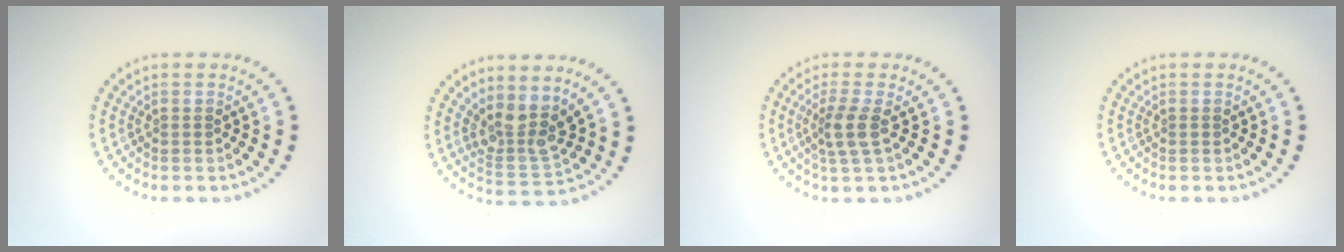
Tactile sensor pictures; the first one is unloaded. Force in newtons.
{"total": 3.6, "press": 2.9, "slide": 2.1}
{"total": 2.5, "press": 2.0, "slide": 1.6}
{"total": 0.0}